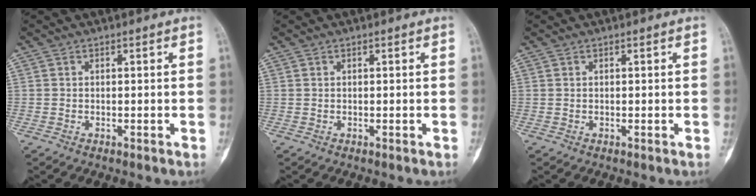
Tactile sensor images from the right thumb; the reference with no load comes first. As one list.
[{"total": 0.0}, {"total": 0.0}]